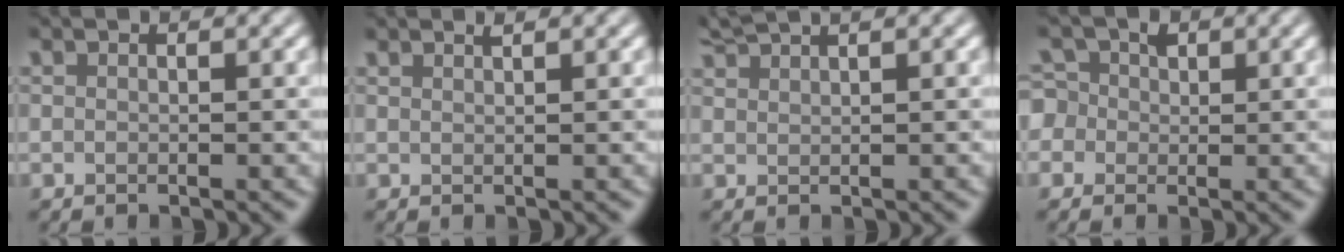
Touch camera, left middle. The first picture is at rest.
{"total": 0.8, "force": [0.7, 0.2, 0.4], "torque": [-0.001, -0.001, 0.009]}
{"total": 2.6, "force": [2.4, 0.3, 1.1], "torque": [-0.014, 0.012, 0.046]}
{"total": 4.0, "force": [0.9, 3.6, 1.5], "torque": [-0.023, 0.029, -0.016]}